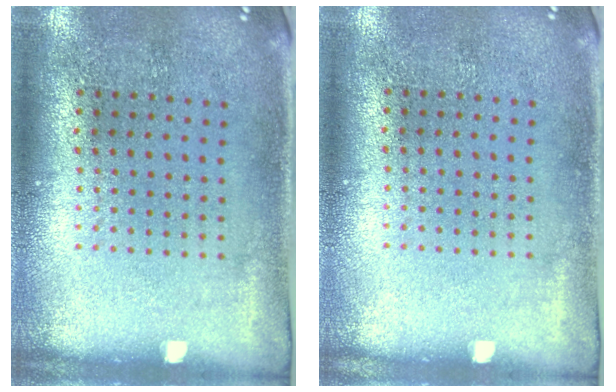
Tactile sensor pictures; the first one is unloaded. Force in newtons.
{"total": 0.0}